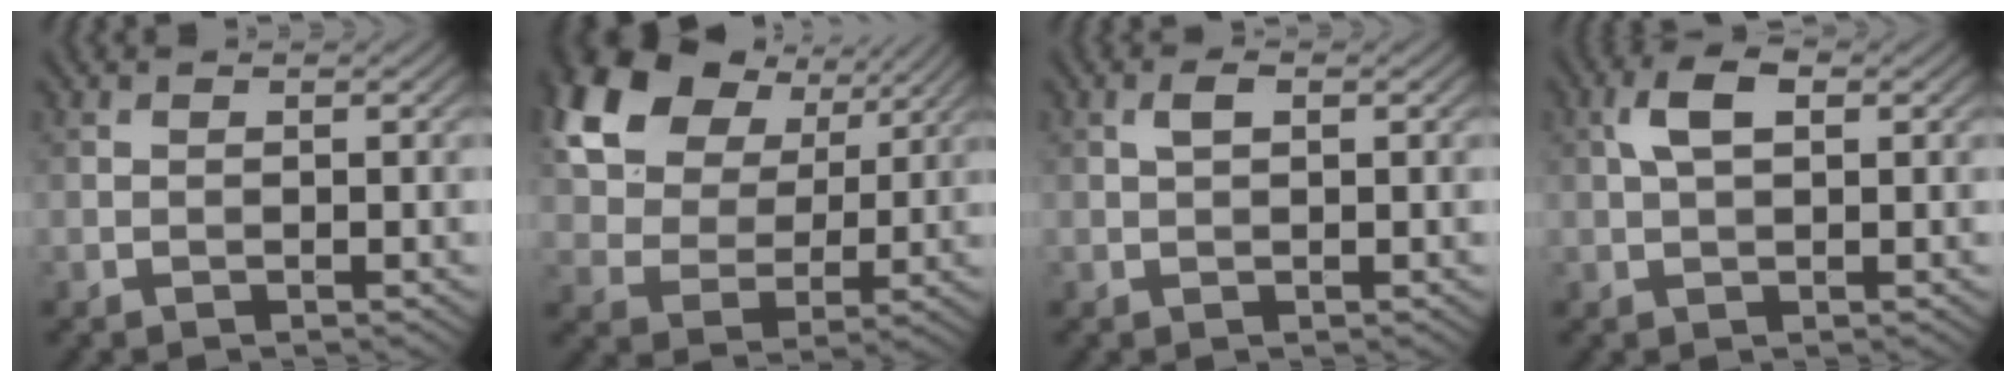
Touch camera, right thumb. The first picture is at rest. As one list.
[{"total": 18.3, "force": [9.1, 12.3, 10.0], "torque": [-0.267, 0.053, 0.195]}, {"total": 1.6, "force": [0.6, 0.7, 1.3], "torque": [-0.028, 0.004, 0.009]}, {"total": 3.9, "force": [1.1, 1.8, 3.3], "torque": [-0.072, 0.011, 0.019]}]